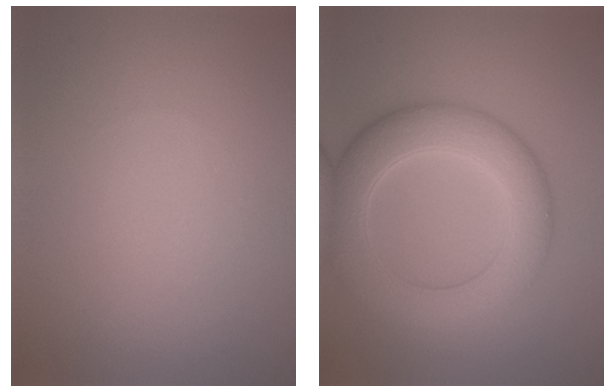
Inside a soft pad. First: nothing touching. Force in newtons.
{"total": 7.1, "press": 7.1, "slide": 0.1}